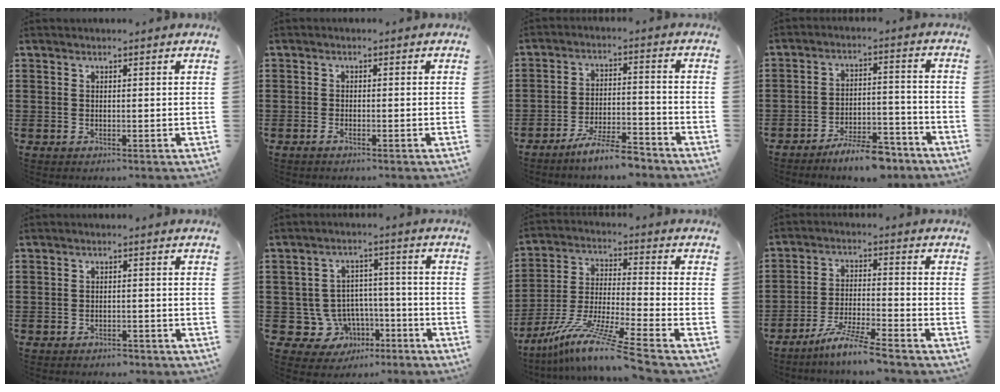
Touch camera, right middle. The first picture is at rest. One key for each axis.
{"total": 0.6, "fx": -0.4, "fy": 0.0, "fz": 0.5, "tx": -0.010, "ty": -0.004, "tz": -0.007}
{"total": 6.6, "fx": -5.8, "fy": 0.2, "fz": 3.2, "tx": -0.064, "ty": -0.005, "tz": -0.108}
{"total": 7.1, "fx": -6.2, "fy": 1.3, "fz": 3.1, "tx": -0.048, "ty": 0.012, "tz": -0.112}
{"total": 1.3, "fx": -1.3, "fy": 0.3, "fz": 0.0, "tx": -0.006, "ty": 0.000, "tz": -0.028}
{"total": 7.1, "fx": -3.0, "fy": 6.2, "fz": 1.5, "tx": -0.067, "ty": 0.007, "tz": -0.050}
{"total": 10.6, "fx": -8.5, "fy": -0.7, "fz": 6.4, "tx": -0.135, "ty": -0.010, "tz": -0.175}
{"total": 6.4, "fx": -5.6, "fy": -0.7, "fz": 3.1, "tx": -0.069, "ty": -0.019, "tz": -0.108}